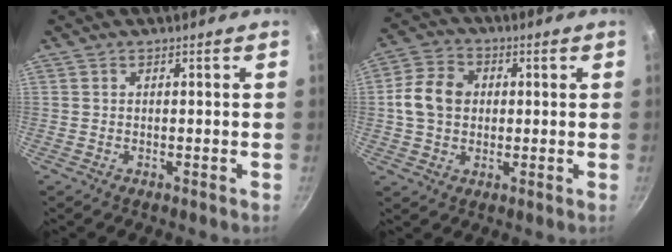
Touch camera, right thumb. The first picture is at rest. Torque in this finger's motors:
{"motor_torque": [-0.29, 0.35, 0.10, -0.11, 0.16]}